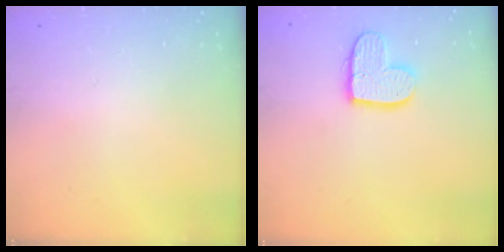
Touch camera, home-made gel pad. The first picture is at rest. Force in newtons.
{"total": 12.2, "press": 12.1, "slide": 1.1}